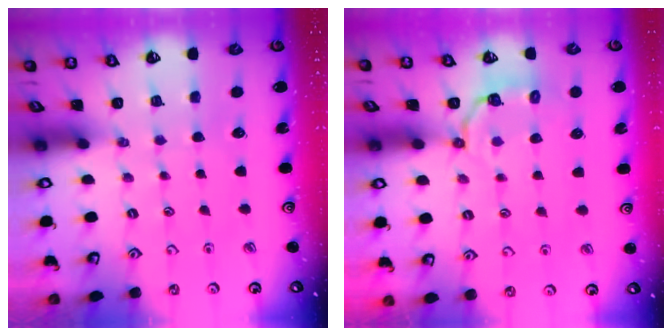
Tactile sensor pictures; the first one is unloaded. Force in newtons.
{"total": 3.5, "press": 2.9, "slide": 2.0}